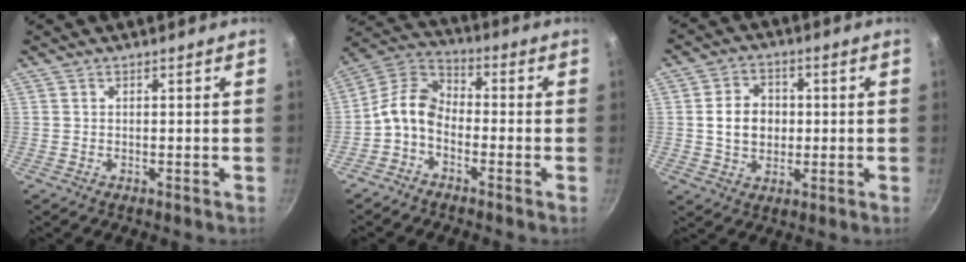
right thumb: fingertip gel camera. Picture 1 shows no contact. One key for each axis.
{"total": 8.3, "fx": -2.8, "fy": 5.6, "fz": 5.5, "tx": -0.101, "ty": 0.050, "tz": -0.077}
{"total": 8.4, "fx": 0.3, "fy": 6.8, "fz": 5.0, "tx": -0.059, "ty": 0.010, "tz": 0.001}